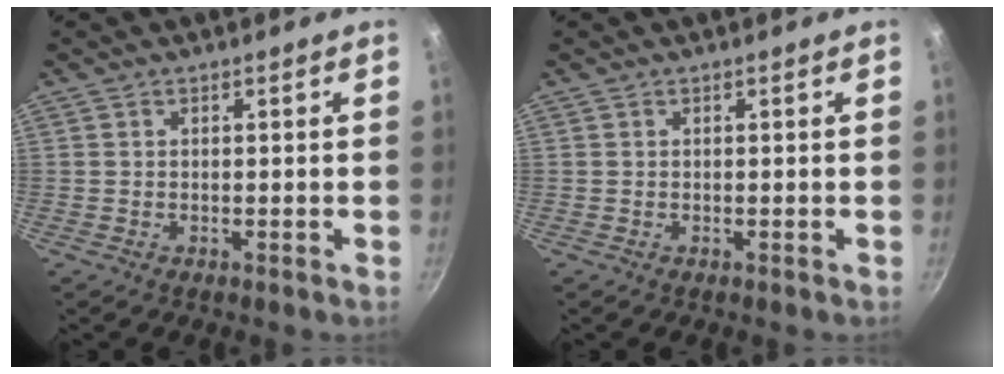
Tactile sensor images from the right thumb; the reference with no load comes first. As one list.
[{"total": 0.0}]